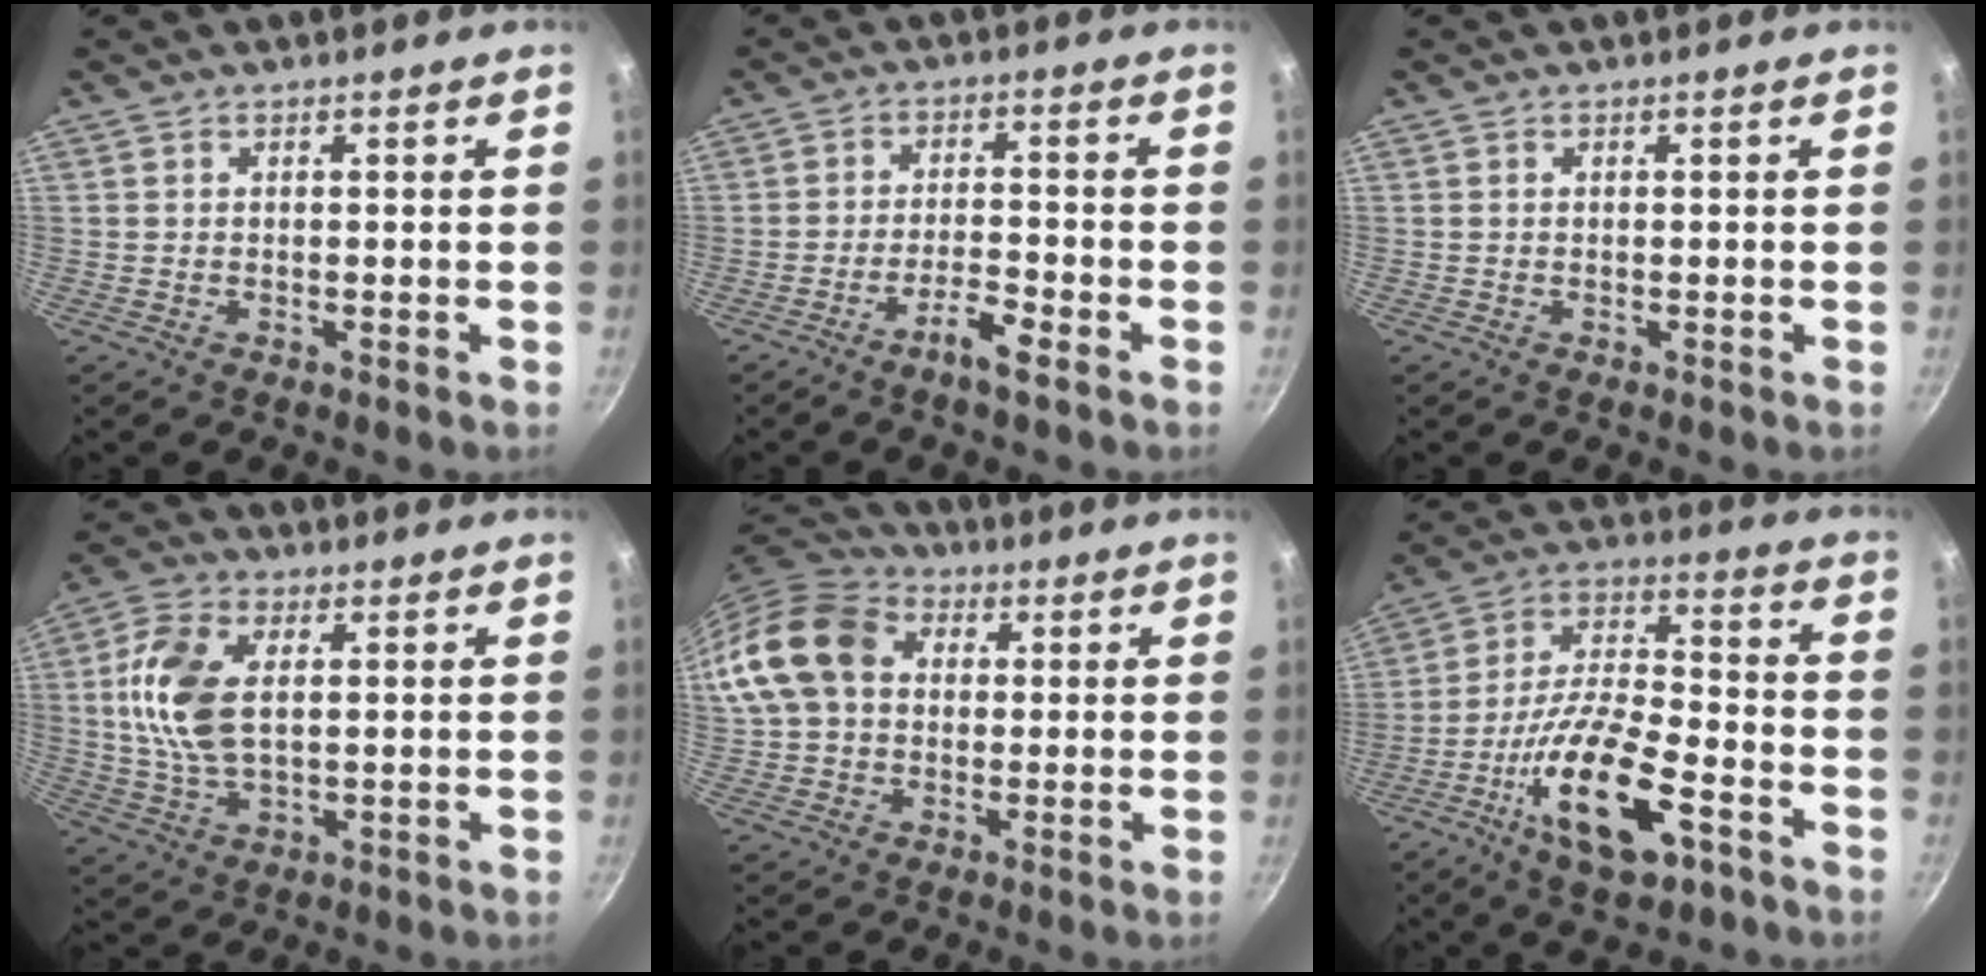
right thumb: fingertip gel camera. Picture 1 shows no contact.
{"total": 4.6, "force": [-3.2, 0.6, 3.3], "torque": [-0.060, 0.027, -0.057]}
{"total": 0.0}
{"total": 12.2, "force": [2.0, 6.8, 9.9], "torque": [-0.198, 0.006, 0.036]}
{"total": 14.2, "force": [2.1, 11.1, 8.7], "torque": [-0.149, 0.030, 0.024]}
{"total": 17.4, "force": [-8.2, 6.6, 13.8], "torque": [-0.242, 0.039, -0.151]}